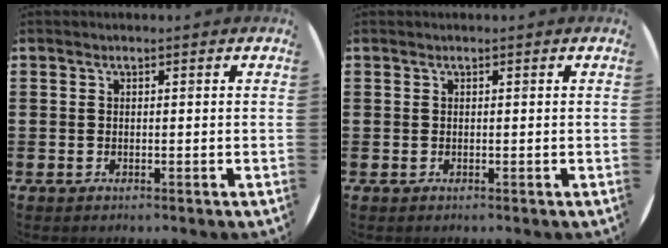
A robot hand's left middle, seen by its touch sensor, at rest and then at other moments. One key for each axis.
{"total": 0.0}